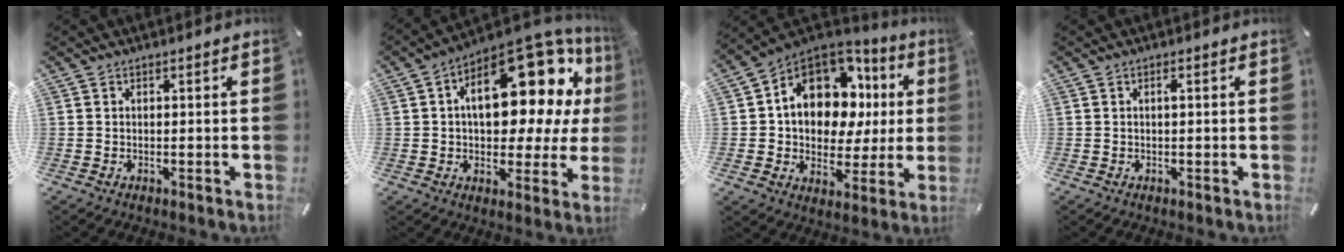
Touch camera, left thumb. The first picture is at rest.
{"total": 22.6, "force": [7.8, 11.4, 17.9], "torque": [-0.252, -0.056, 0.129]}
{"total": 15.9, "force": [5.0, 11.9, 9.4], "torque": [-0.157, -0.032, 0.089]}
{"total": 0.9, "force": [0.1, 0.1, 0.9], "torque": [-0.017, 0.000, 0.001]}